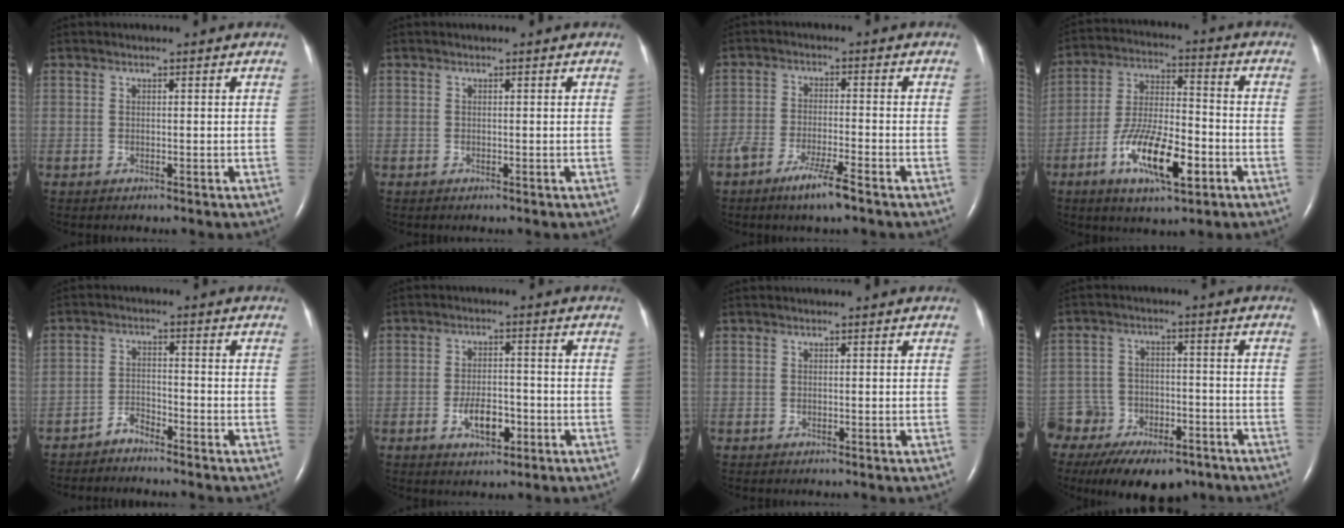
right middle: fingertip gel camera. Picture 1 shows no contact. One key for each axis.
{"total": 0.0}
{"total": 5.9, "fx": -4.1, "fy": 0.3, "fz": 4.3, "tx": -0.084, "ty": -0.010, "tz": -0.076}
{"total": 13.1, "fx": -5.6, "fy": 3.8, "fz": 11.2, "tx": -0.218, "ty": -0.002, "tz": -0.097}
{"total": 2.6, "fx": -2.5, "fy": 0.5, "fz": 0.5, "tx": -0.011, "ty": -0.004, "tz": -0.047}
{"total": 6.5, "fx": -2.6, "fy": 2.8, "fz": 5.2, "tx": -0.098, "ty": 0.000, "tz": -0.041}
{"total": 0.0}
{"total": 16.4, "fx": -11.7, "fy": 8.8, "fz": 7.5, "tx": -0.150, "ty": 0.015, "tz": -0.175}